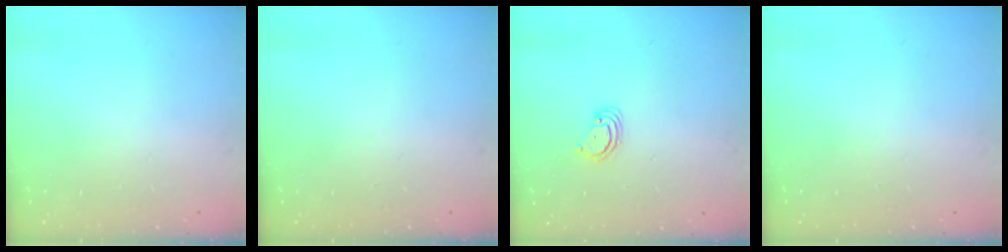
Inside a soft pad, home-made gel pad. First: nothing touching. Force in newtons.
{"total": 0.0}
{"total": 2.8, "press": 2.8, "slide": 0.3}
{"total": 0.0}